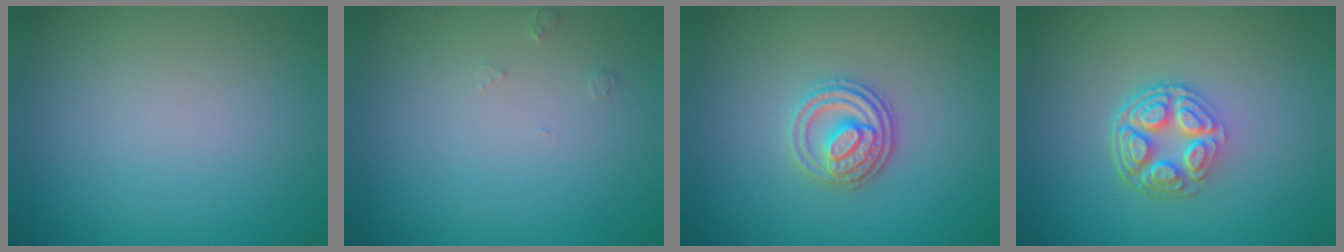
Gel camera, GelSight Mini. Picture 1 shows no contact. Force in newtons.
{"total": 0.6, "press": 0.6, "slide": 0.1}
{"total": 3.3, "press": 2.9, "slide": 1.6}
{"total": 5.2, "press": 3.8, "slide": 3.5}